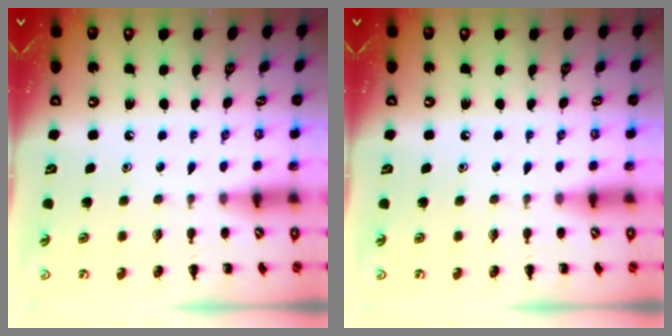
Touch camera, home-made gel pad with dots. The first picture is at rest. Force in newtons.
{"total": 0.0}